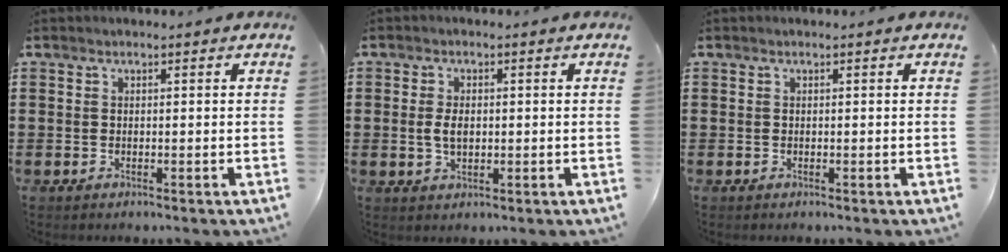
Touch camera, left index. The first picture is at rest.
{"total": 3.1, "force": [0.0, 1.8, 2.5], "torque": [-0.060, 0.003, -0.003]}
{"total": 0.0}